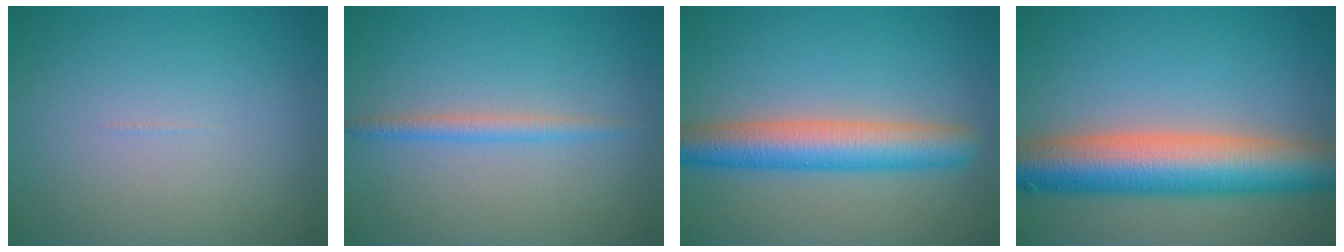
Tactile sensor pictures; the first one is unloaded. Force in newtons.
{"total": 1.7, "press": 1.7, "slide": 0.1}
{"total": 5.9, "press": 5.9, "slide": 0.1}
{"total": 10.0, "press": 10.0, "slide": 0.4}